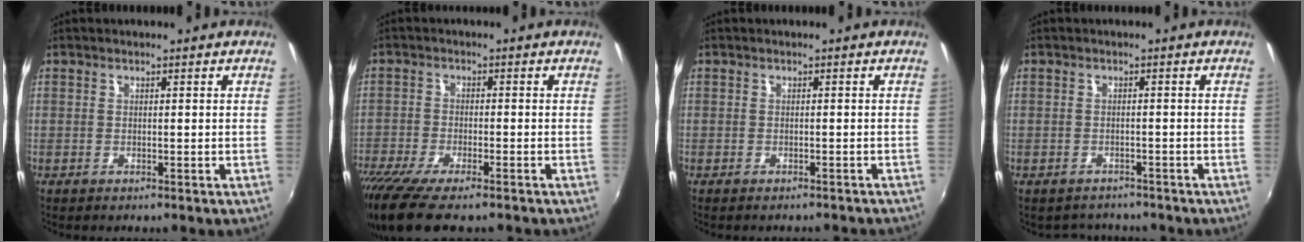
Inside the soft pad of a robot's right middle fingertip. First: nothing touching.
{"total": 13.2, "force": [-10.3, 3.1, 7.8], "torque": [-0.178, -0.054, -0.181]}
{"total": 3.8, "force": [-3.4, 1.0, 1.3], "torque": [-0.025, -0.012, -0.042]}
{"total": 3.5, "force": [-3.0, 1.8, -0.1], "torque": [-0.009, -0.002, -0.046]}